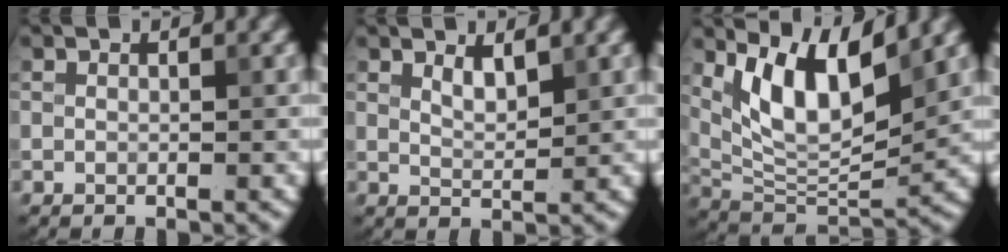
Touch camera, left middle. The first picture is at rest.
{"total": 1.7, "force": [1.1, 0.5, 1.2], "torque": [-0.027, -0.003, 0.022]}
{"total": 8.2, "force": [3.8, 3.1, 6.6], "torque": [-0.121, -0.013, 0.072]}